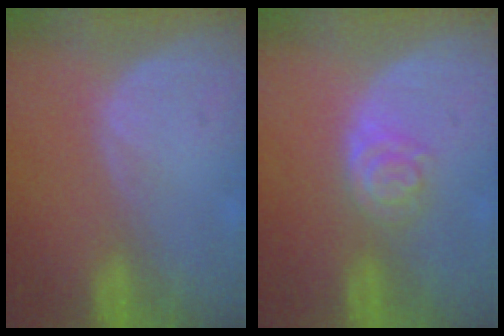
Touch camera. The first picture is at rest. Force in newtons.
{"total": 4.0, "press": 3.6, "slide": 1.8}